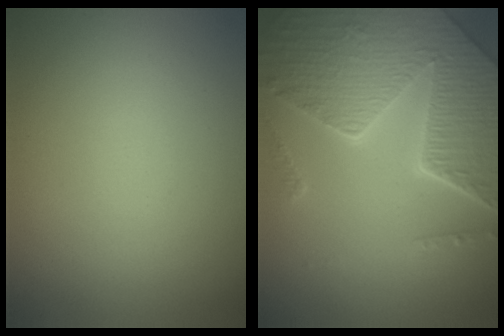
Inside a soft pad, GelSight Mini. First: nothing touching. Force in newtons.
{"total": 7.8, "press": 5.7, "slide": 5.4}